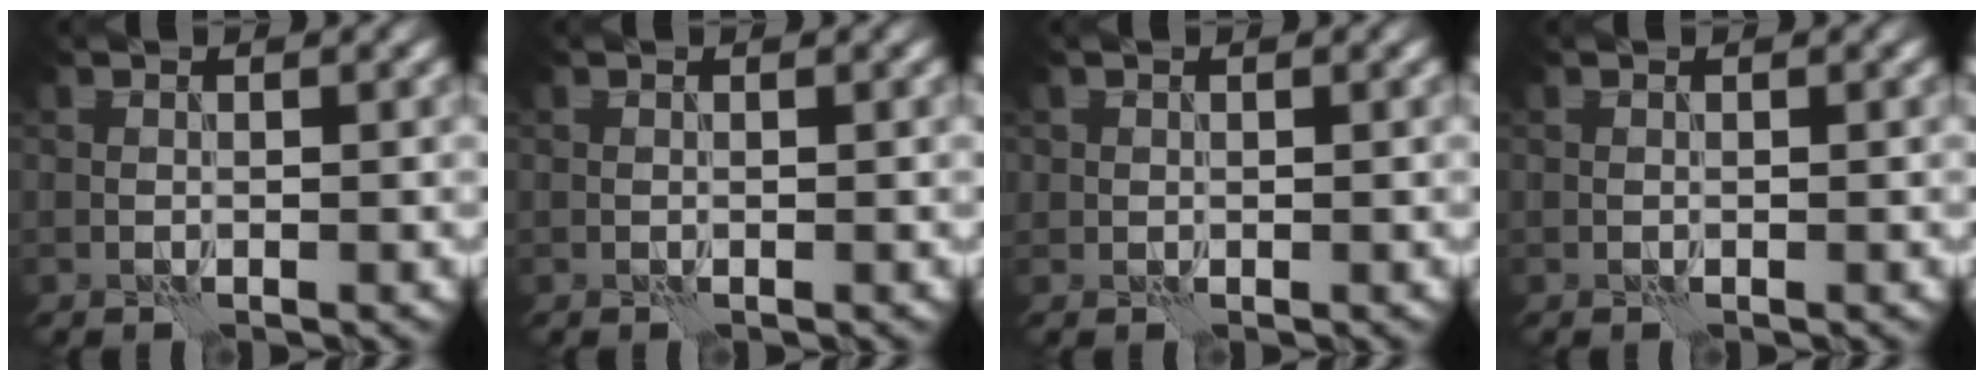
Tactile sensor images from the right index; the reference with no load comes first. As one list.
[{"total": 0.0}, {"total": 0.6, "force": [0.3, 0.5, 0.0], "torque": [0.006, 0.001, 0.004]}, {"total": 0.0}]